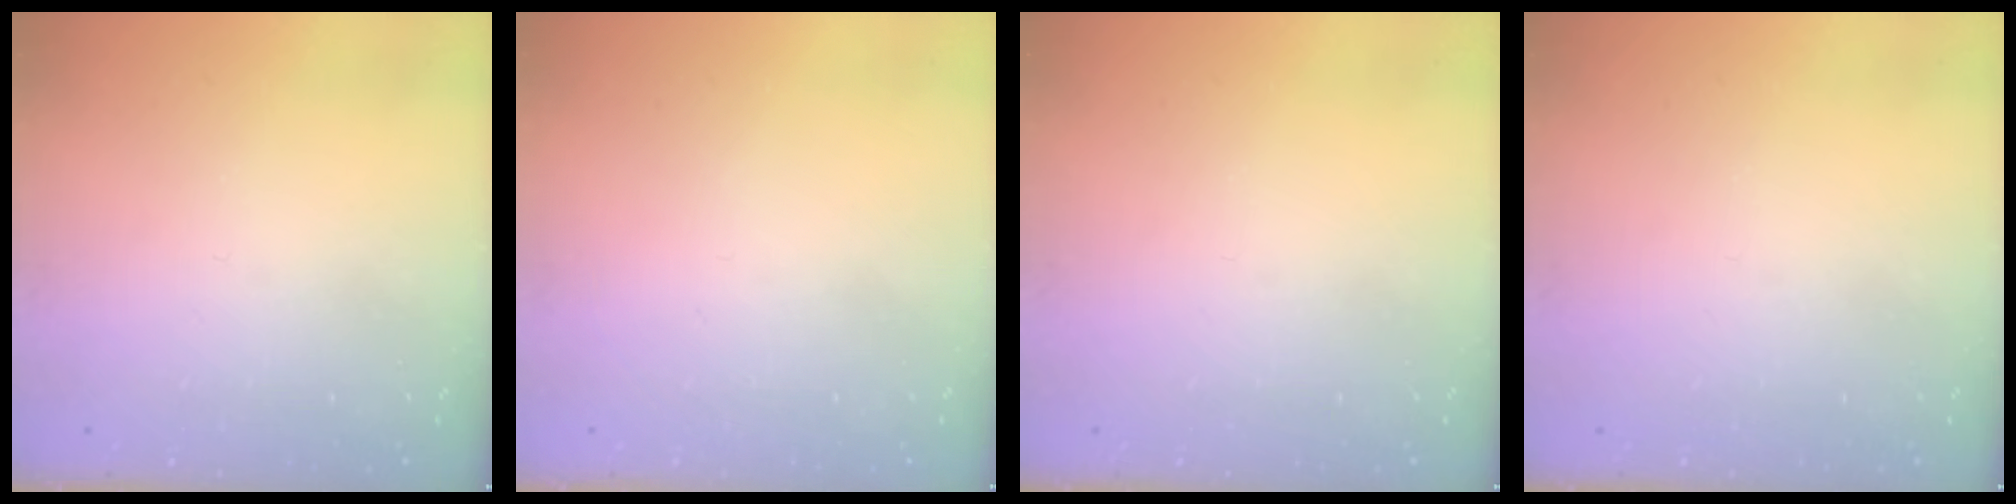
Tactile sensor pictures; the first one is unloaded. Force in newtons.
{"total": 1.6, "press": 1.6, "slide": 0.1}
{"total": 0.0}
{"total": 0.0}